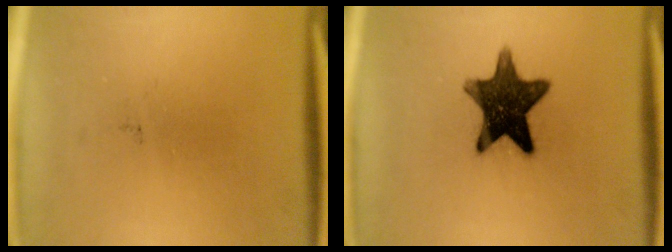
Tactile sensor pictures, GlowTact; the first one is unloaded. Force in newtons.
{"total": 13.5}